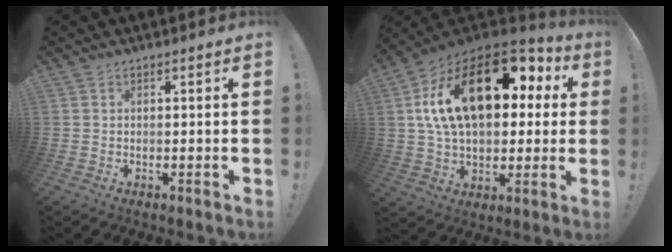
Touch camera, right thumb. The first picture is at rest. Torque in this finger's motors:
{"motor_torque": [1.51, 1.72, 2.50, 0.27, 0.57]}